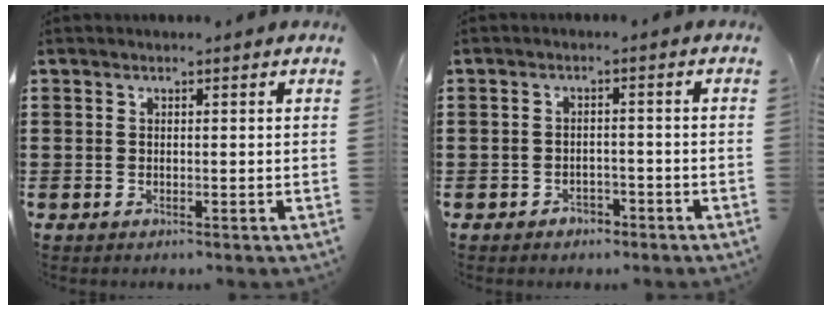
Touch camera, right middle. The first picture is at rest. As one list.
[{"total": 2.0, "force": [-1.8, 0.9, 0.0], "torque": [-0.009, 0.002, -0.040]}]